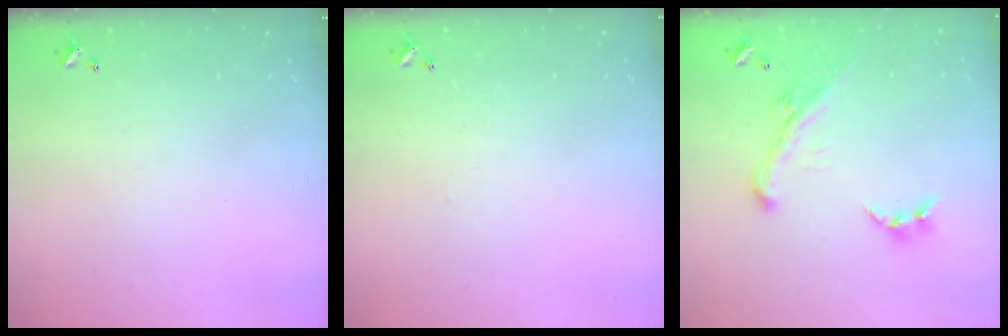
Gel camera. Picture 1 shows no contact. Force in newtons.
{"total": 2.3, "press": 2.3, "slide": 0.4}
{"total": 3.4, "press": 3.1, "slide": 1.4}